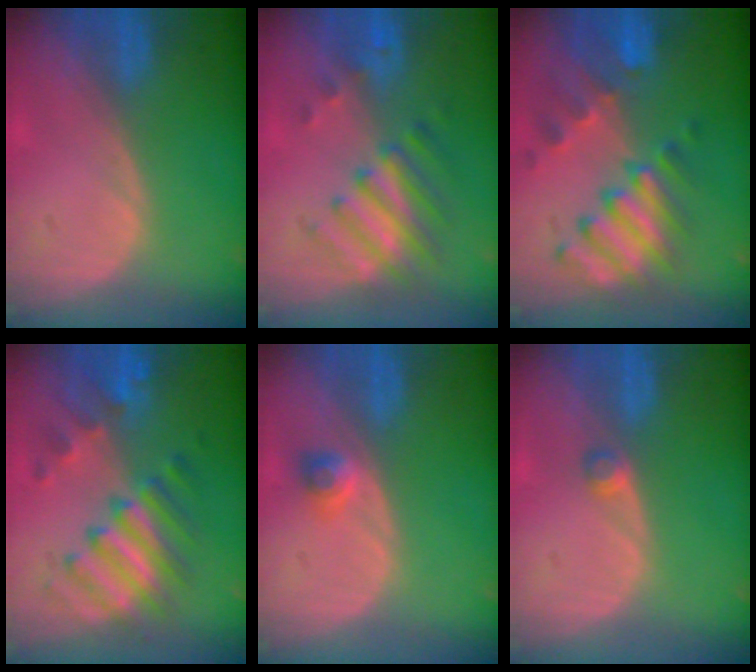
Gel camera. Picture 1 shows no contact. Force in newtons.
{"total": 7.9, "press": 6.9, "slide": 3.9}
{"total": 10.1, "press": 8.9, "slide": 4.8}
{"total": 8.6, "press": 8.6, "slide": 0.3}
{"total": 2.4, "press": 2.0, "slide": 1.3}
{"total": 1.6, "press": 1.4, "slide": 0.8}